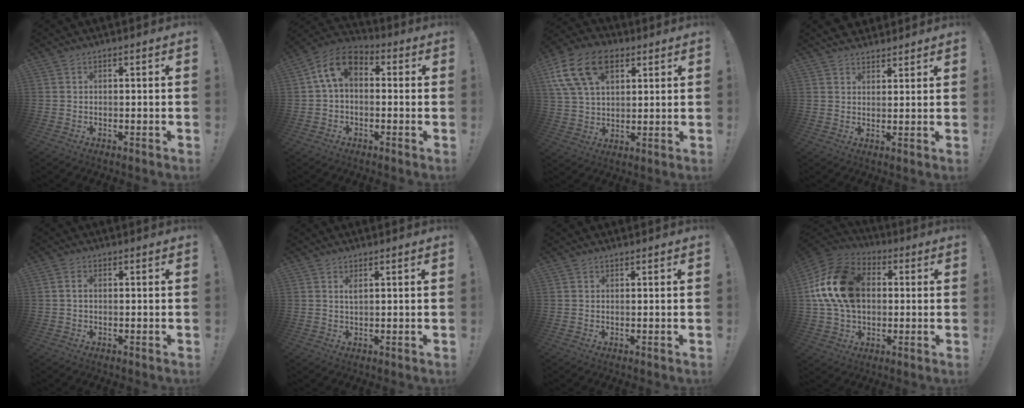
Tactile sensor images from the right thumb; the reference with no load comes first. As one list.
[{"total": 9.5, "force": [1.9, 6.1, 7.0], "torque": [-0.142, 0.011, 0.040]}, {"total": 17.2, "force": [8.1, 10.9, 10.6], "torque": [-0.199, -0.024, 0.149]}, {"total": 4.1, "force": [3.5, 2.0, 0.3], "torque": [0.008, -0.023, 0.064]}, {"total": 1.2, "force": [0.1, 0.7, 1.0], "torque": [-0.017, 0.002, 0.000]}, {"total": 1.4, "force": [0.8, 0.1, 1.2], "torque": [-0.023, 0.000, 0.012]}, {"total": 0.8, "force": [0.8, 0.1, 0.0], "torque": [0.008, -0.003, 0.015]}, {"total": 20.6, "force": [3.1, 14.9, 13.9], "torque": [-0.229, 0.012, 0.066]}]